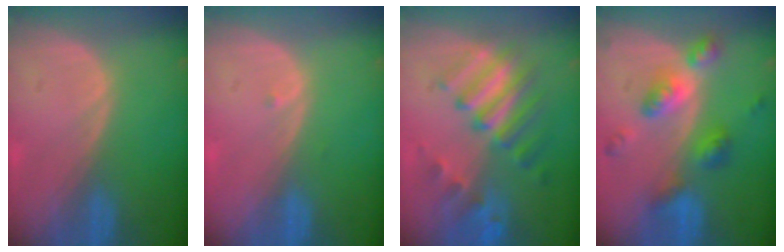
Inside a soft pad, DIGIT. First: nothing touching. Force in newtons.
{"total": 0.5, "press": 0.4, "slide": 0.3}
{"total": 9.4, "press": 8.3, "slide": 4.3}
{"total": 7.5, "press": 7.5, "slide": 0.6}